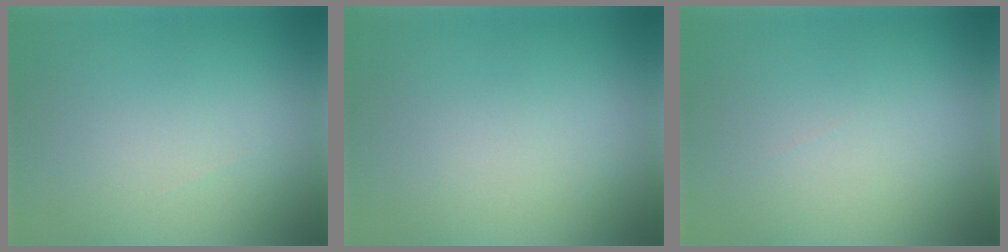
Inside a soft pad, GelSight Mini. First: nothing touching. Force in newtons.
{"total": 0.0}
{"total": 0.0}